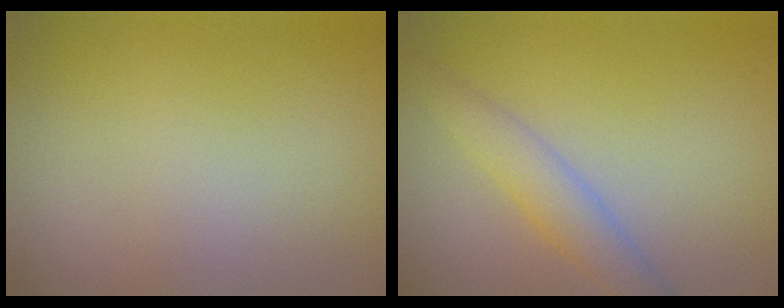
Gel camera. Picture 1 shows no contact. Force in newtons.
{"total": 2.8, "press": 2.8, "slide": 0.1}